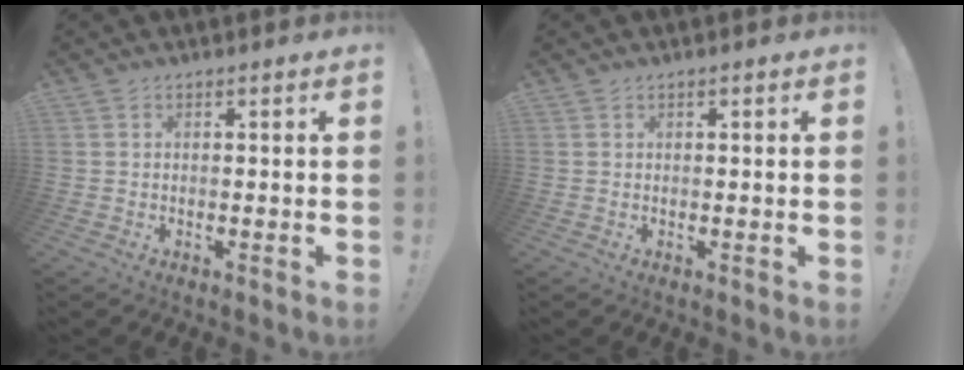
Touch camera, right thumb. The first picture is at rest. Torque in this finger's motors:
{"motor_torque": [0.11, 0.01, 0.10, -0.15, 0.11]}